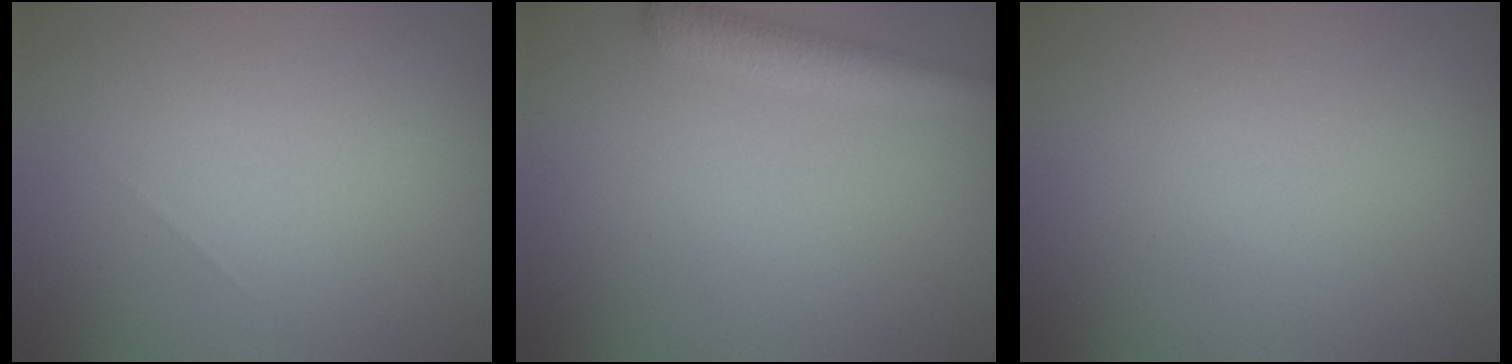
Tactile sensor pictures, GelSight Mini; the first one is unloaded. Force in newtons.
{"total": 2.9, "press": 2.9, "slide": 0.2}
{"total": 0.0}